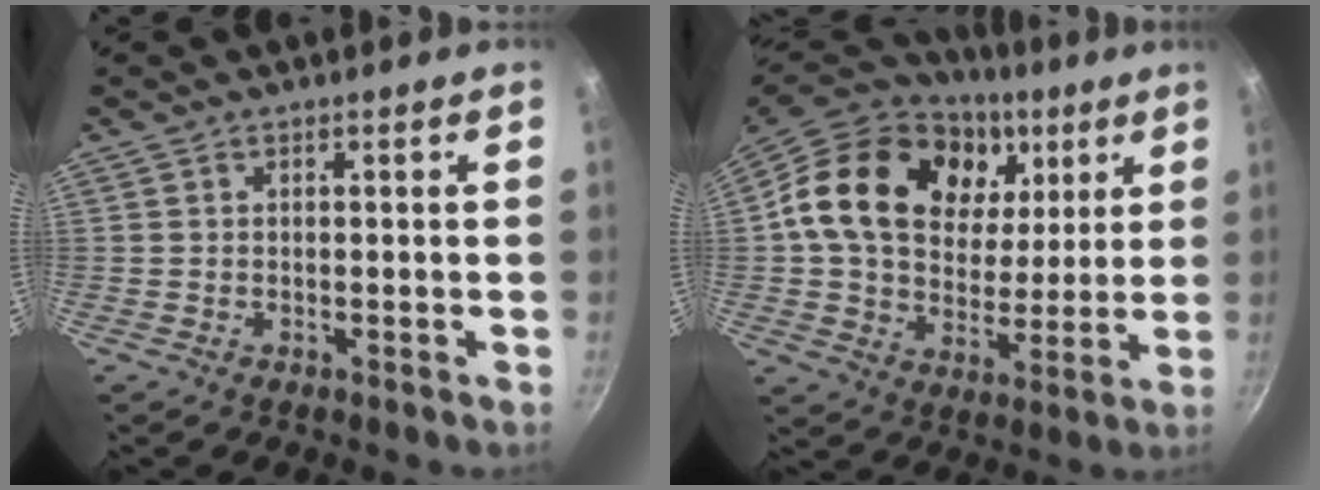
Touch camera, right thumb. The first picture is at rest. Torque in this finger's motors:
{"motor_torque": [2.27, 2.73, 0.29, -0.09, 0.38]}